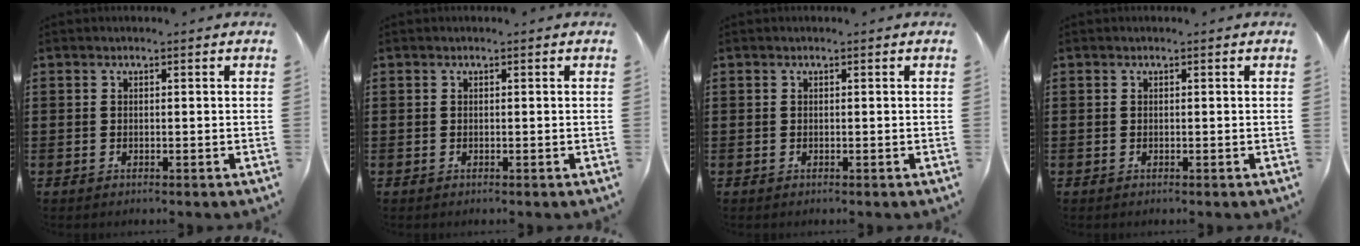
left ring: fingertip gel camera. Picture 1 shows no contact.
{"total": 0.0}
{"total": 0.0}
{"total": 0.0}